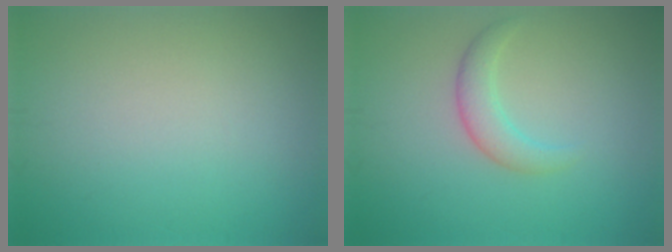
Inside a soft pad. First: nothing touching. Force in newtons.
{"total": 2.3, "press": 2.3, "slide": 0.2}